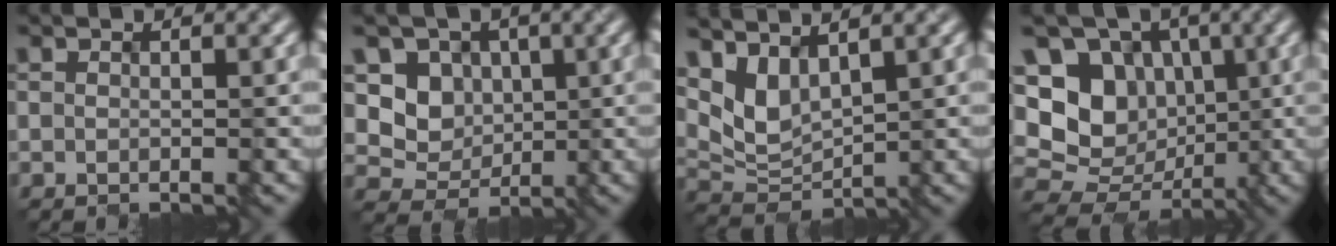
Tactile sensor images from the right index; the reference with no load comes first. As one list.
[{"total": 4.8, "force": [0.8, 4.3, 2.0], "torque": [-0.034, 0.000, 0.000]}, {"total": 4.2, "force": [2.3, 2.3, 2.6], "torque": [-0.058, -0.008, 0.047]}, {"total": 12.6, "force": [2.0, 10.9, 6.0], "torque": [-0.130, 0.038, 0.013]}]